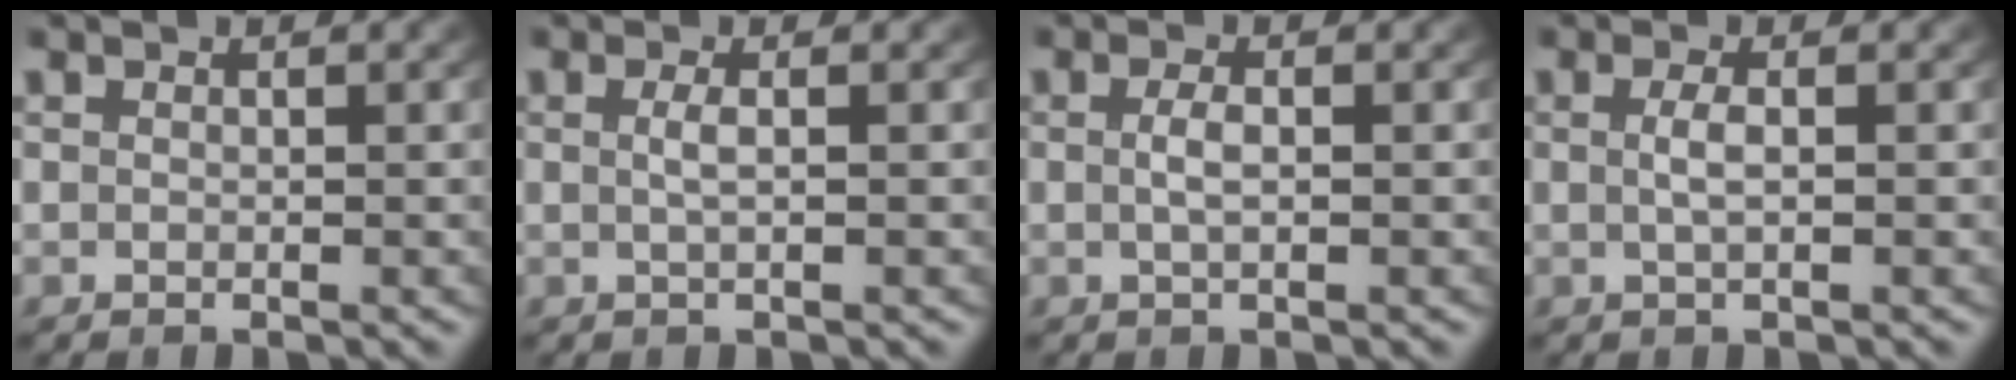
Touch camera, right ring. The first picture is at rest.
{"total": 1.2, "force": [-0.1, -0.1, 1.2], "torque": [-0.029, -0.007, 0.003]}
{"total": 1.4, "force": [-0.2, 0.1, 1.3], "torque": [-0.034, -0.008, 0.001]}
{"total": 1.5, "force": [-0.2, 0.0, 1.4], "torque": [-0.035, -0.008, 0.002]}